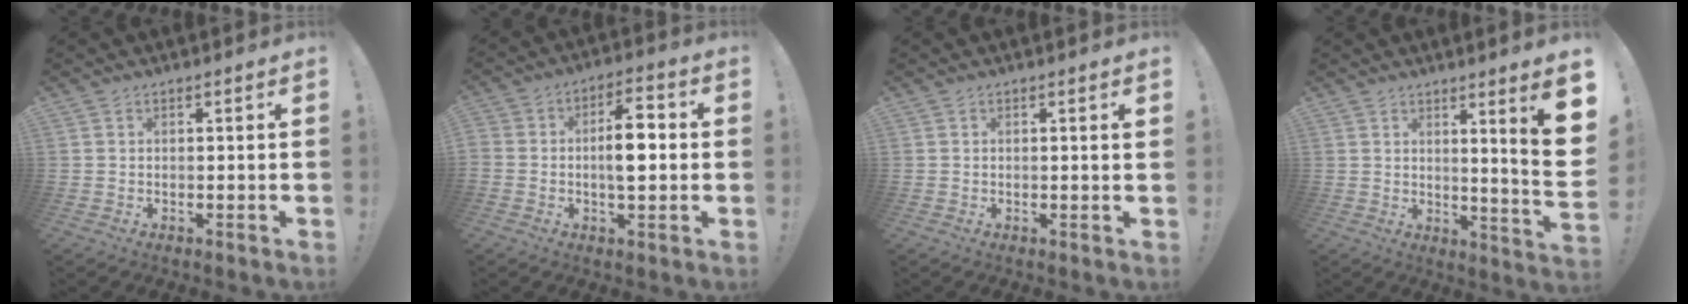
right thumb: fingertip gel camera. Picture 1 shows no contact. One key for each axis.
{"total": 9.0, "fx": -1.1, "fy": 4.5, "fz": 7.7, "tx": -0.132, "ty": 0.016, "tz": -0.022}
{"total": 1.0, "fx": 0.6, "fy": -0.3, "fz": 0.8, "tx": -0.007, "ty": -0.004, "tz": 0.008}
{"total": 11.2, "fx": 4.1, "fy": -0.6, "fz": 10.4, "tx": -0.146, "ty": -0.047, "tz": 0.054}